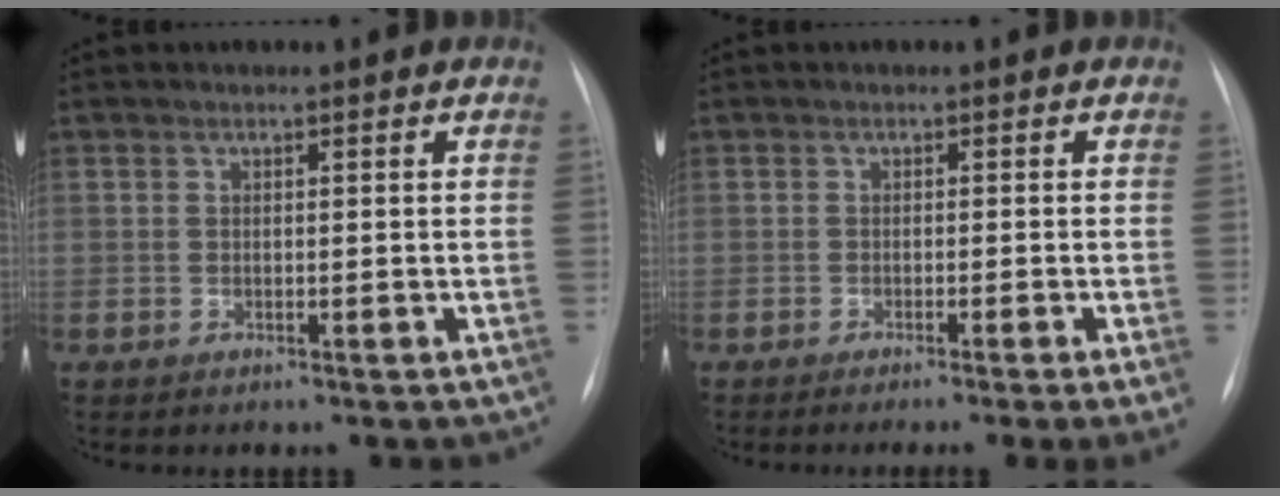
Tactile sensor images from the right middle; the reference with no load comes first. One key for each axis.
{"total": 5.2, "fx": -3.6, "fy": -1.1, "fz": 3.6, "tx": -0.032, "ty": -0.012, "tz": -0.051}